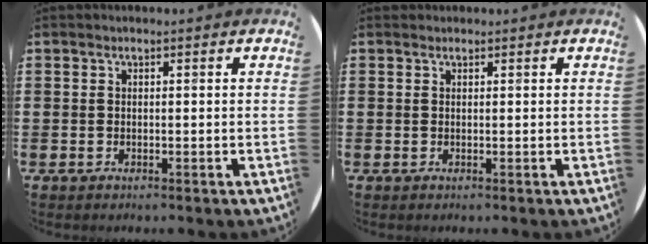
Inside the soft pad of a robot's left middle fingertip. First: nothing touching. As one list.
[{"total": 0.0}]